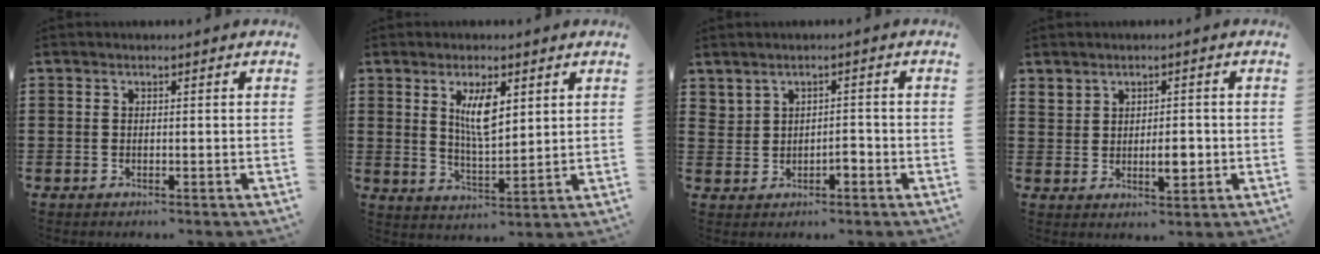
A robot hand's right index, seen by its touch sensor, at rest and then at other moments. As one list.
[{"total": 6.1, "force": [2.5, 2.0, 5.2], "torque": [-0.102, 0.002, 0.040]}, {"total": 1.8, "force": [0.0, 1.2, 1.4], "torque": [-0.030, 0.004, -0.001]}, {"total": 3.6, "force": [0.3, 2.0, 3.0], "torque": [-0.049, 0.000, 0.004]}]